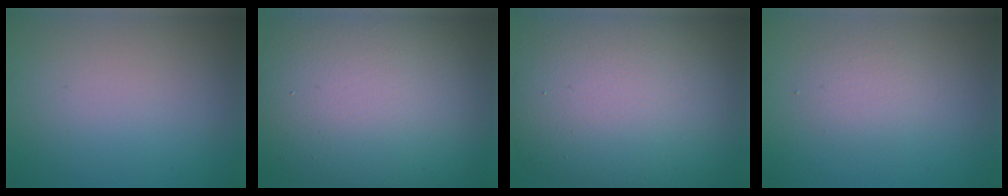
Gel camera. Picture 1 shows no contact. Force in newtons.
{"total": 16.7, "press": 16.7, "slide": 0.9}
{"total": 16.5, "press": 16.5, "slide": 0.9}
{"total": 1.9, "press": 1.9, "slide": 0.1}